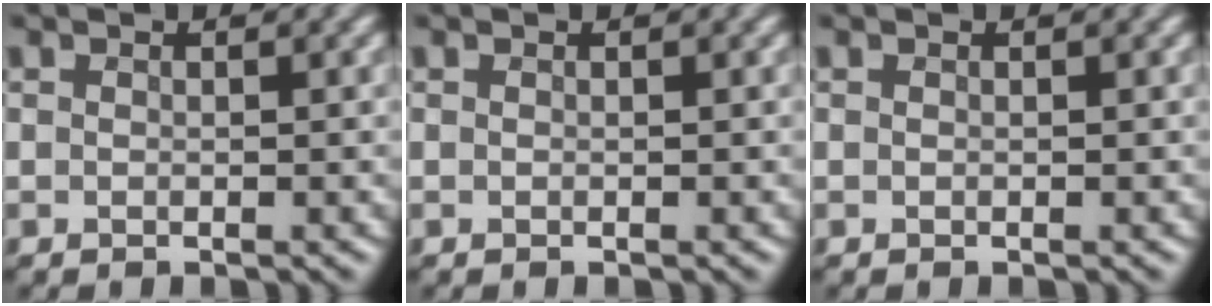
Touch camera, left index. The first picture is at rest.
{"total": 0.0}
{"total": 0.0}